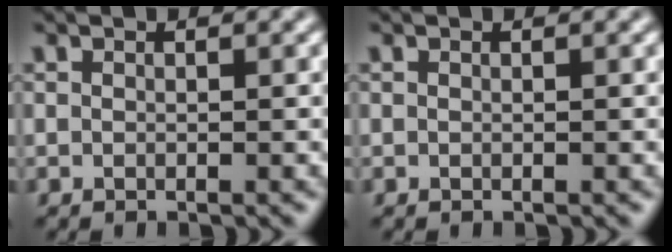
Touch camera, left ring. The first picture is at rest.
{"total": 0.0}